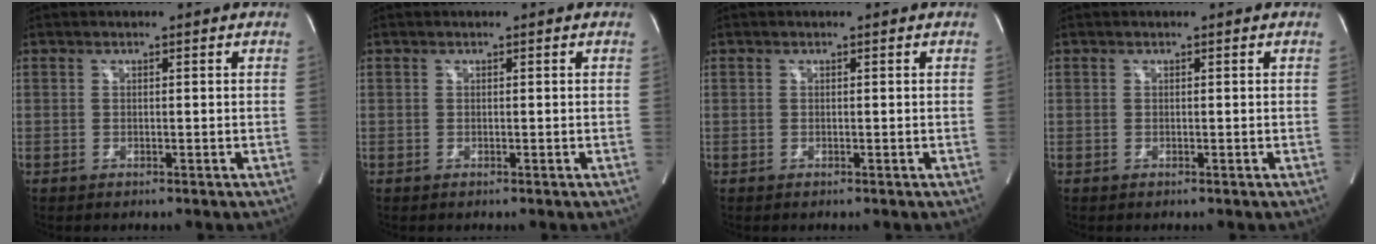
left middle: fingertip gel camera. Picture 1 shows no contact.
{"total": 0.0}
{"total": 0.0}
{"total": 0.0}